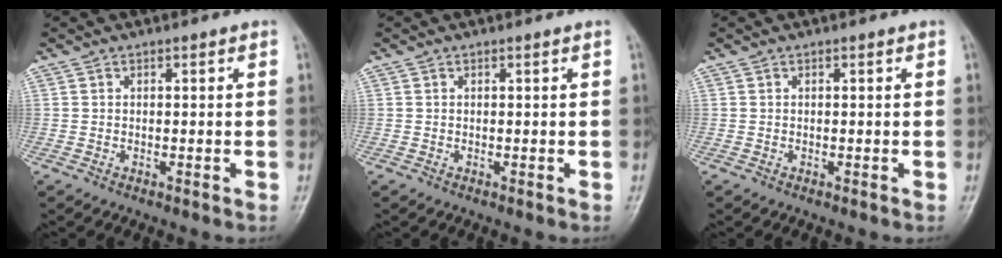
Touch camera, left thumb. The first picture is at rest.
{"total": 0.0}
{"total": 0.0}